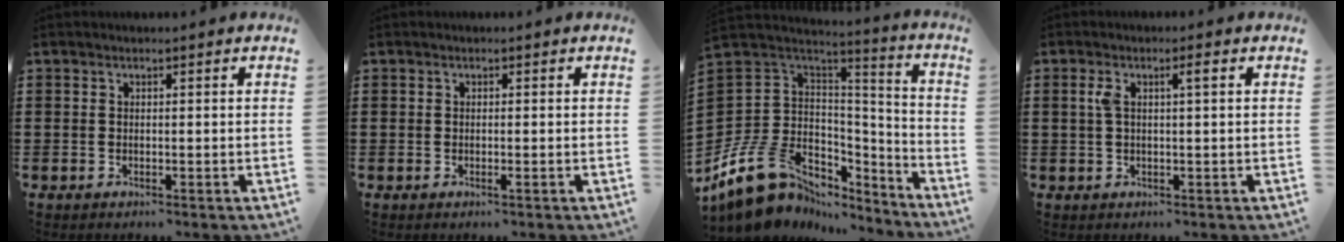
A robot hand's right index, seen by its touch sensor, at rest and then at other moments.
{"total": 0.6, "force": [-0.1, 0.0, 0.6], "torque": [-0.010, -0.006, -0.001]}
{"total": 13.4, "force": [-7.0, 9.9, 5.7], "torque": [-0.164, 0.017, -0.126]}
{"total": 2.8, "force": [0.7, 0.5, 2.7], "torque": [-0.053, 0.002, 0.009]}